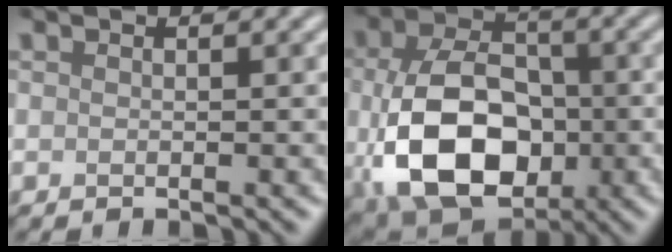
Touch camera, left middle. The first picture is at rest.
{"total": 12.2, "force": [-2.1, 8.3, 8.7], "torque": [-0.178, -0.025, -0.035]}